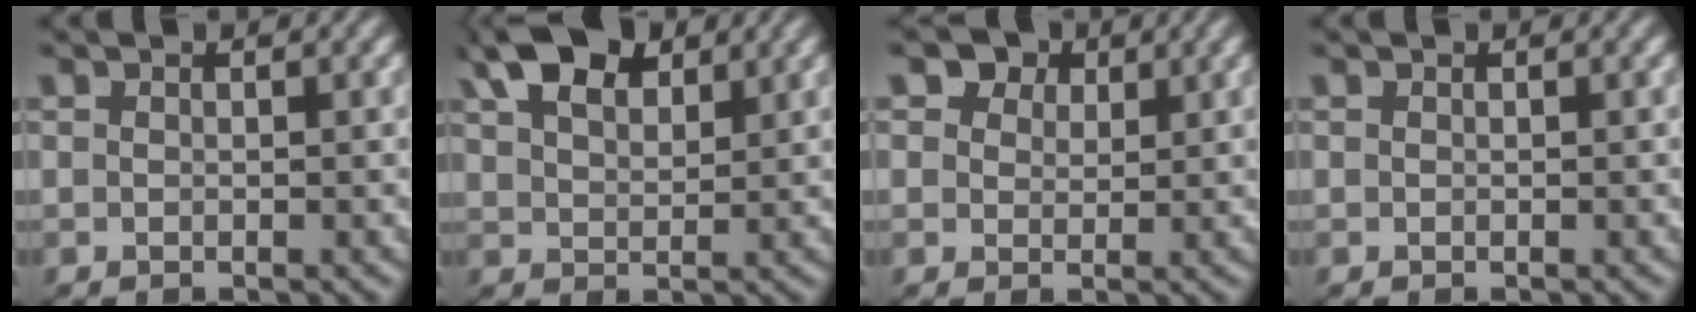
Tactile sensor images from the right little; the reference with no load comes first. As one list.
[{"total": 4.4, "force": [2.9, 1.9, 2.8], "torque": [-0.045, -0.003, 0.059]}, {"total": 5.9, "force": [2.5, 4.5, 2.8], "torque": [-0.050, -0.002, 0.039]}, {"total": 0.0}]